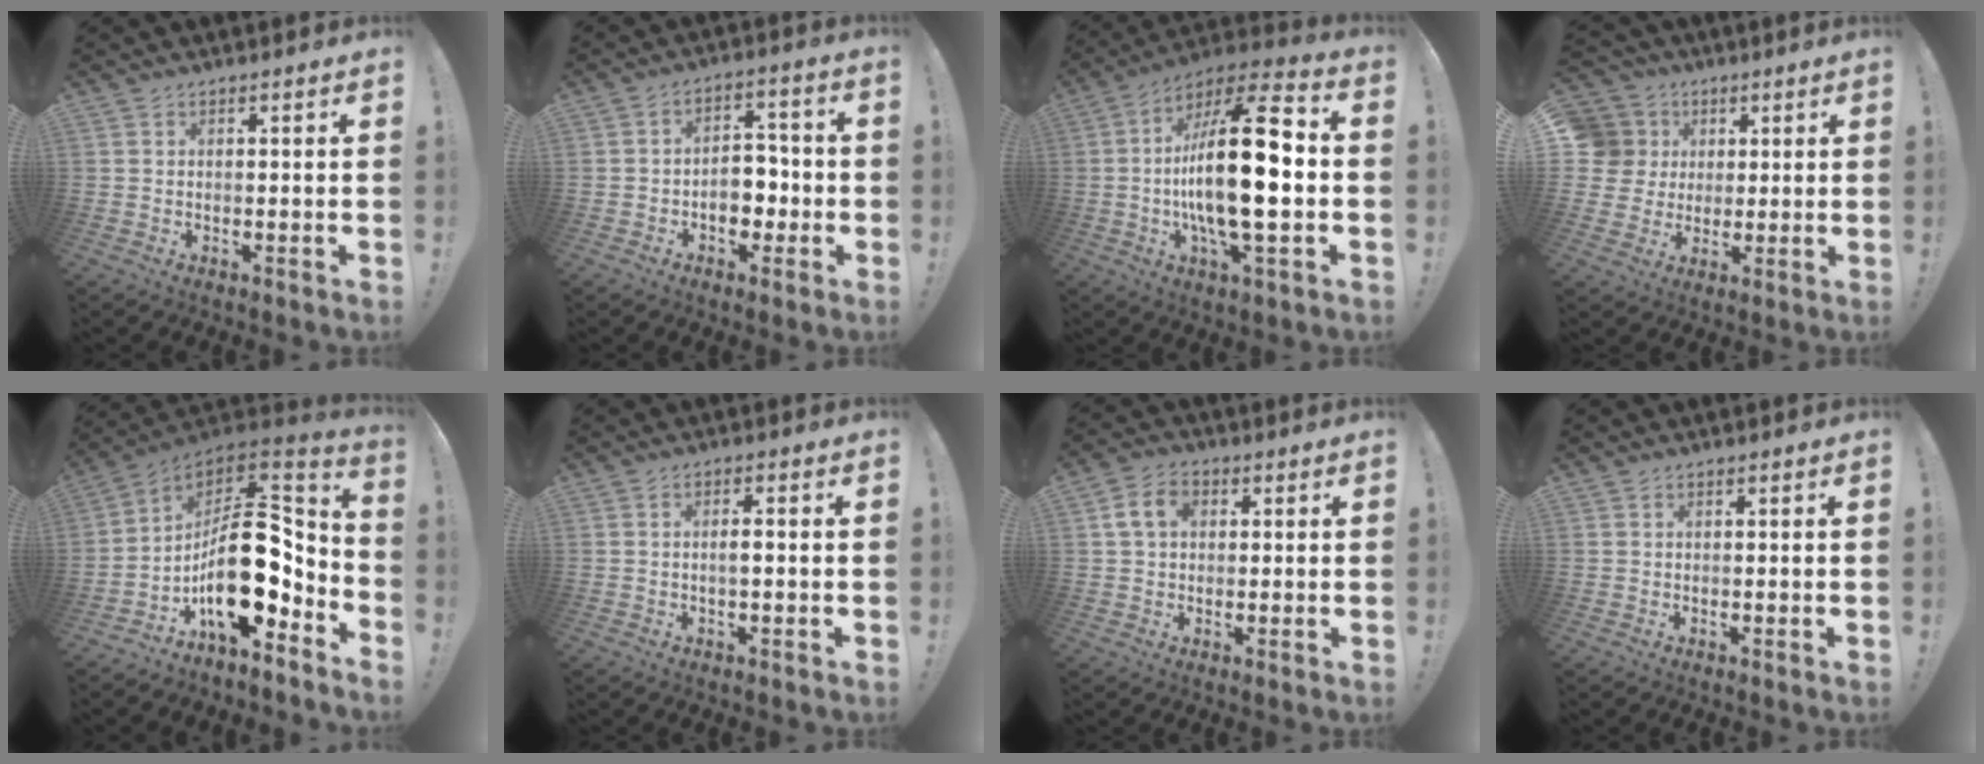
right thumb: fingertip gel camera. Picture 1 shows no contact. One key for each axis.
{"total": 9.1, "fx": -2.3, "fy": 6.6, "fz": 5.9, "tx": -0.091, "ty": 0.023, "tz": -0.038}
{"total": 25.3, "fx": -2.1, "fy": 8.2, "fz": 23.8, "tx": -0.425, "ty": 0.005, "tz": -0.041}
{"total": 9.9, "fx": 2.1, "fy": 9.4, "fz": 2.6, "tx": -0.039, "ty": -0.005, "tz": 0.047}
{"total": 23.1, "fx": -3.6, "fy": 12.5, "fz": 19.1, "tx": -0.327, "ty": 0.016, "tz": -0.047}
{"total": 2.5, "fx": -0.5, "fy": 0.6, "fz": 2.4, "tx": -0.044, "ty": 0.004, "tz": -0.011}
{"total": 7.7, "fx": 2.0, "fy": 5.6, "fz": 4.9, "tx": -0.076, "ty": 0.013, "tz": 0.039}
{"total": 0.0}